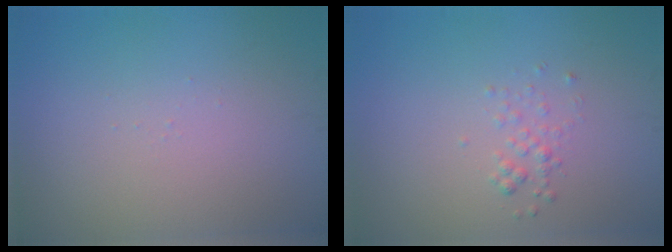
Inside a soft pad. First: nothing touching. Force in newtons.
{"total": 1.0, "press": 1.0, "slide": 0.1}